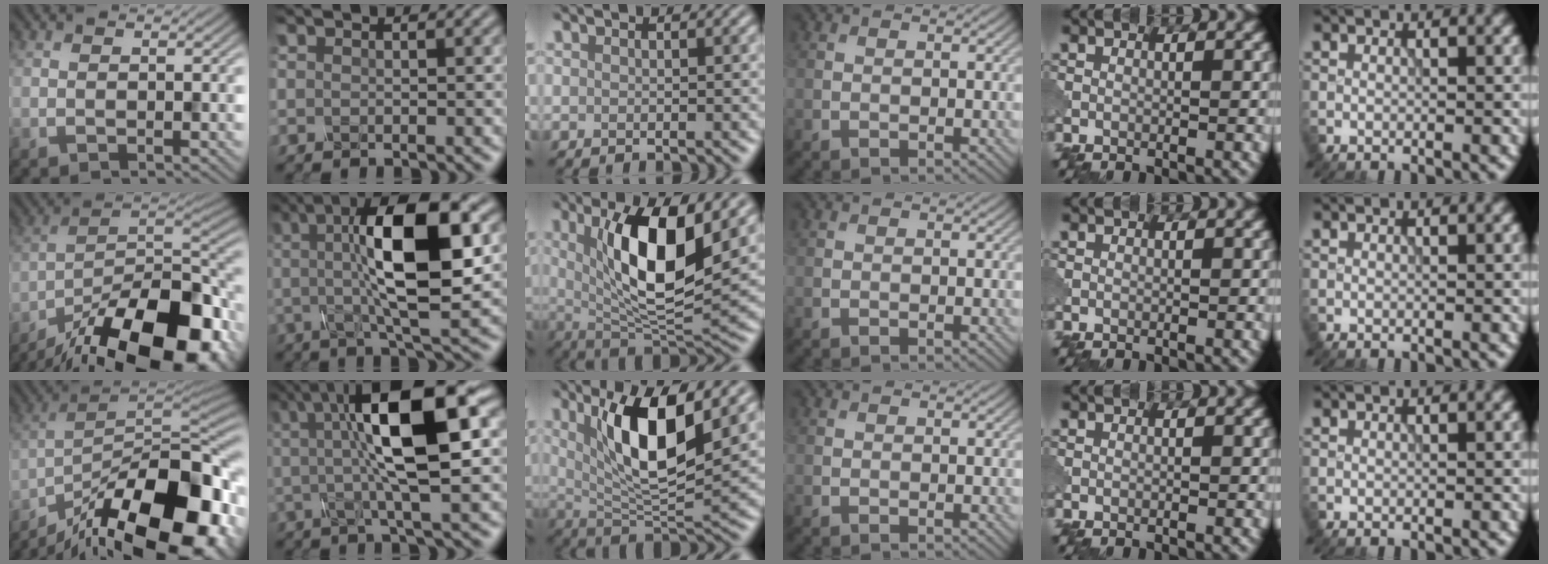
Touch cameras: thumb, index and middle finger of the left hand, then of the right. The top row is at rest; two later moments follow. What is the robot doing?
{"motion": "assemble", "object": "glue stick"}